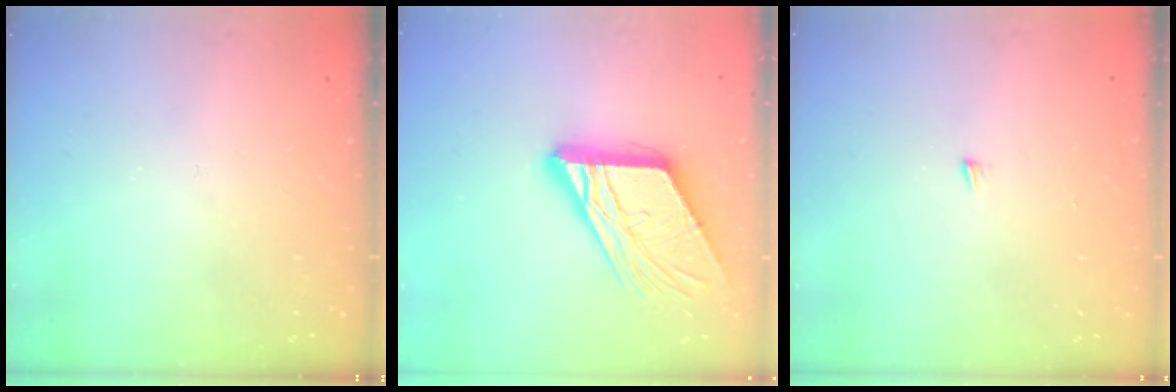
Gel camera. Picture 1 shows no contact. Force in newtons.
{"total": 15.7, "press": 15.6, "slide": 1.8}
{"total": 3.9, "press": 3.9, "slide": 0.3}